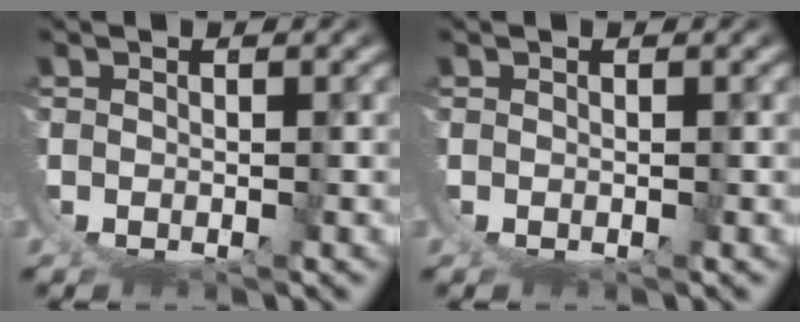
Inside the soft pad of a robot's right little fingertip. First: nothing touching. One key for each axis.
{"total": 0.0}